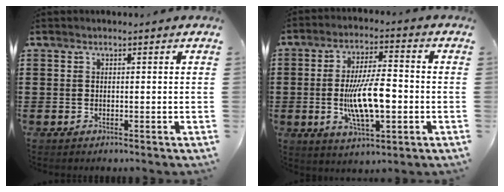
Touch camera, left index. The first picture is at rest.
{"total": 10.8, "force": [-1.5, 3.9, 10.0], "torque": [-0.188, -0.010, -0.033]}